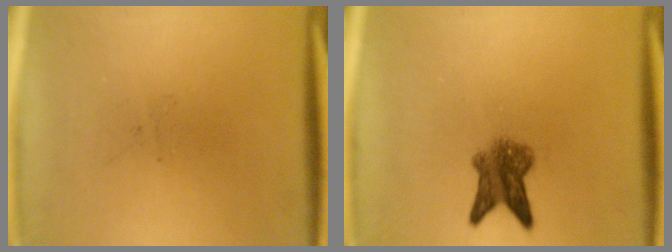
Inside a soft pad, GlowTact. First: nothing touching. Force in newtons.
{"total": 5.0}